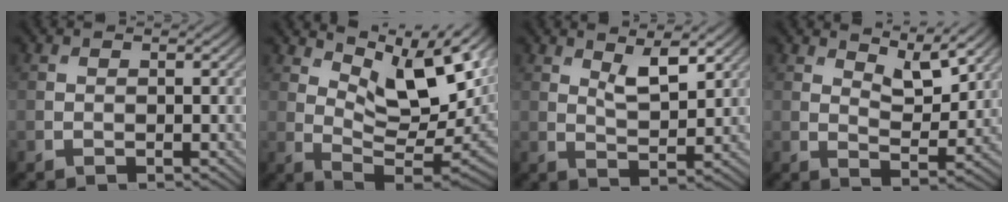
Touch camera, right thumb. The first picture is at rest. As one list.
[{"total": 12.0, "force": [6.4, 3.8, 9.4], "torque": [-0.173, 0.001, 0.124]}, {"total": 4.4, "force": [2.5, 1.5, 3.3], "torque": [-0.064, -0.011, 0.049]}, {"total": 5.7, "force": [4.2, 1.8, 3.4], "torque": [-0.060, -0.015, 0.073]}]